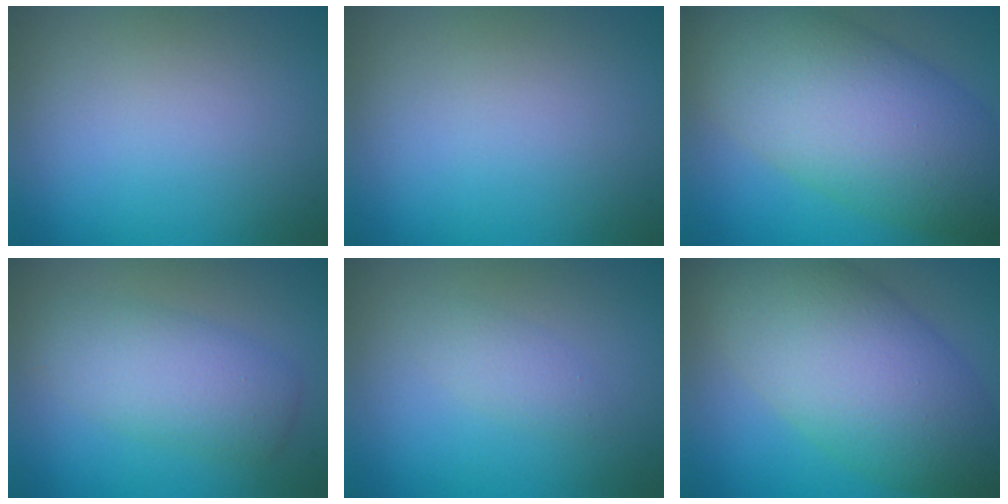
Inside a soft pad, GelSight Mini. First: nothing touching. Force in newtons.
{"total": 0.0}
{"total": 11.1, "press": 11.1, "slide": 0.2}
{"total": 4.3, "press": 4.3, "slide": 0.2}
{"total": 1.5, "press": 1.5, "slide": 0.1}
{"total": 10.0, "press": 10.0, "slide": 0.4}